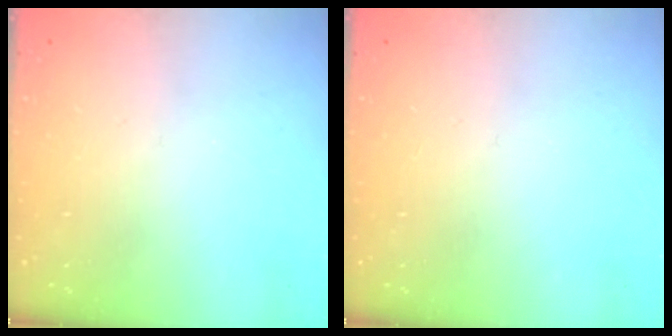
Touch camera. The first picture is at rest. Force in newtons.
{"total": 0.0}